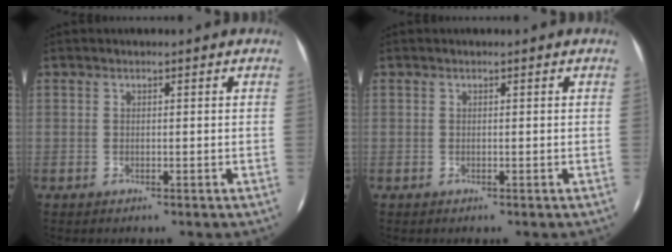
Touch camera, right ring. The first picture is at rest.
{"total": 0.0}